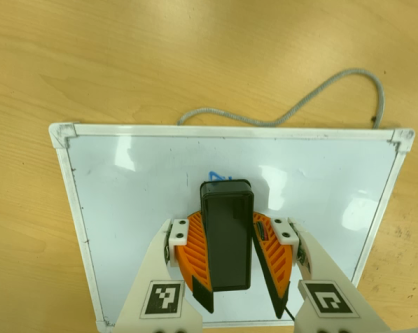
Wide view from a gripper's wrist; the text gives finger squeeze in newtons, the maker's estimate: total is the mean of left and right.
{"total": 11.8, "left": 13.8, "right": 9.8}